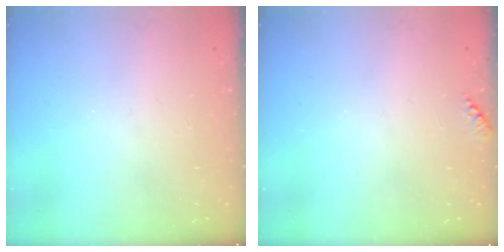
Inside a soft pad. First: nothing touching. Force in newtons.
{"total": 4.4, "press": 4.4, "slide": 0.4}